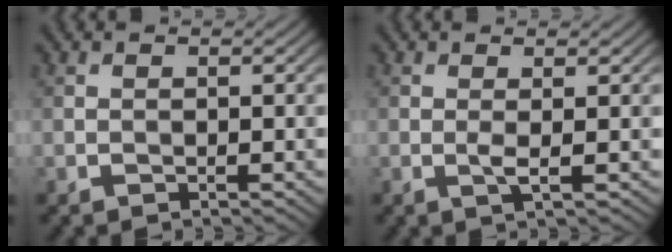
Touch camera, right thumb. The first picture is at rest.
{"total": 1.4, "force": [0.3, 0.1, 1.4], "torque": [-0.033, 0.000, 0.004]}